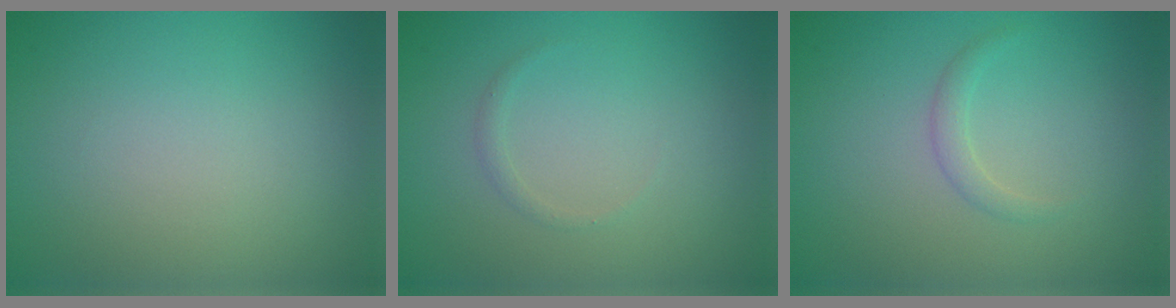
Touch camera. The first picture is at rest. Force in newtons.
{"total": 0.6, "press": 0.6, "slide": 0.0}
{"total": 1.2, "press": 1.1, "slide": 0.1}